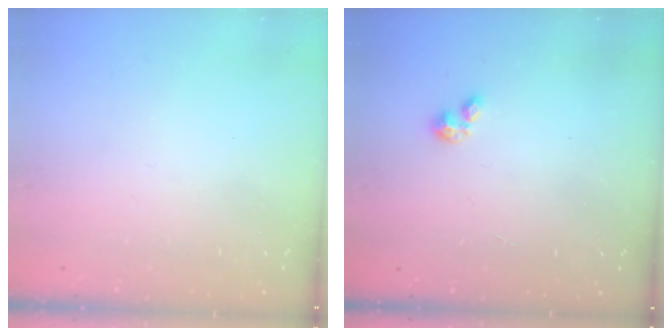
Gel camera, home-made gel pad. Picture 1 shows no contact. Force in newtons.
{"total": 0.7, "press": 0.6, "slide": 0.2}